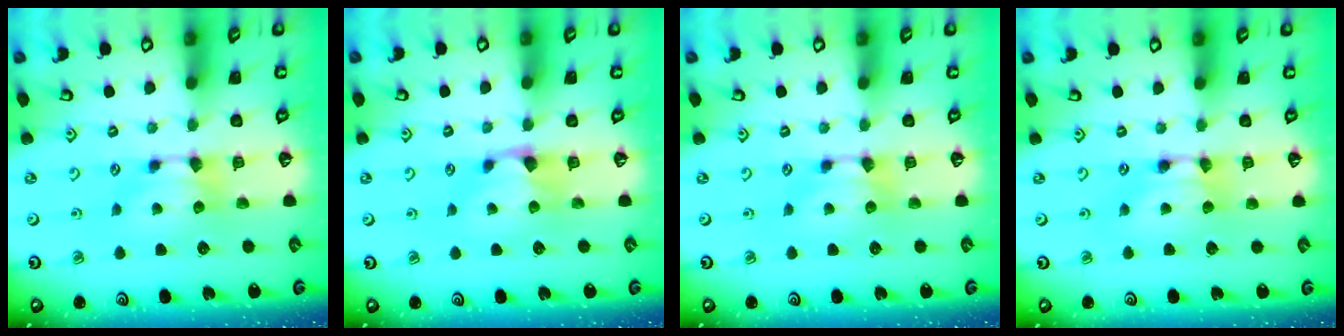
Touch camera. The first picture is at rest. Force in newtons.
{"total": 0.9, "press": 0.4, "slide": 0.7}
{"total": 0.0}
{"total": 1.9, "press": 1.9, "slide": 0.1}